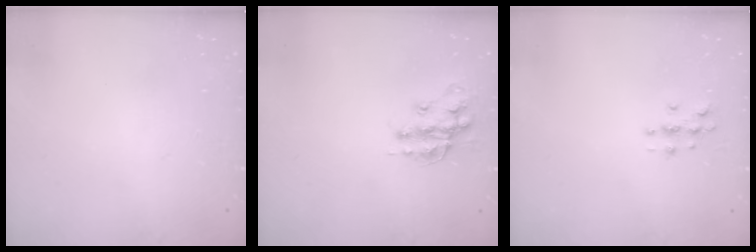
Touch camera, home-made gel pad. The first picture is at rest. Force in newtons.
{"total": 13.5, "press": 13.5, "slide": 0.8}
{"total": 2.8, "press": 2.8, "slide": 0.3}